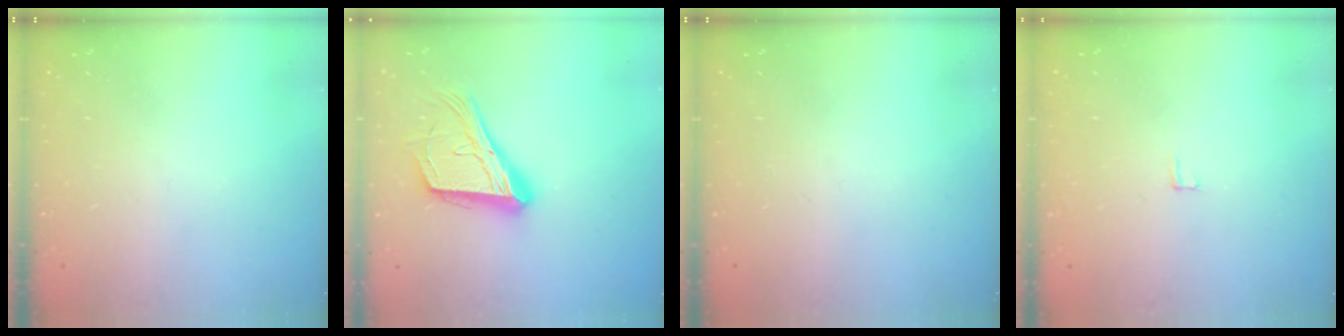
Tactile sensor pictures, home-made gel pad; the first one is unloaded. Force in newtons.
{"total": 19.0, "press": 18.8, "slide": 3.0}
{"total": 0.0}
{"total": 2.0, "press": 2.0, "slide": 0.2}